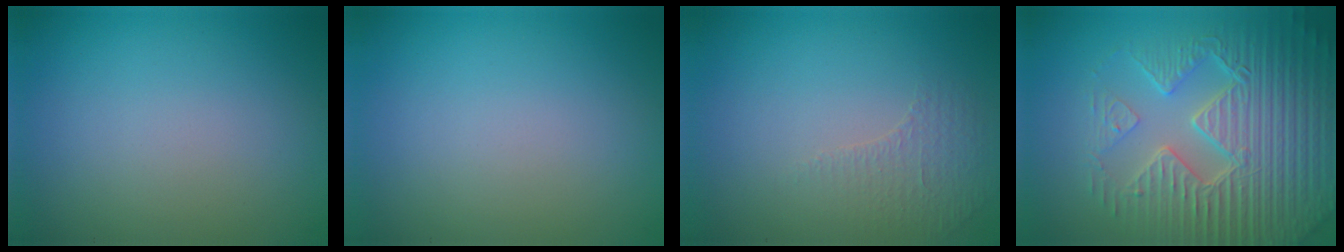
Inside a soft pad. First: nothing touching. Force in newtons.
{"total": 0.0}
{"total": 1.1, "press": 0.7, "slide": 0.8}
{"total": 8.3, "press": 6.4, "slide": 5.2}